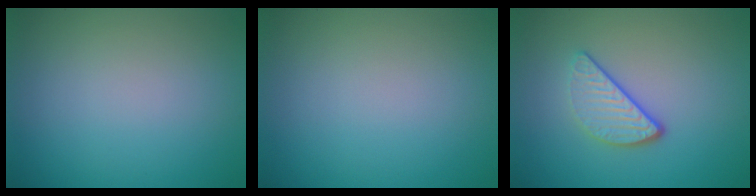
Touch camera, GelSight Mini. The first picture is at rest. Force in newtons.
{"total": 0.0}
{"total": 3.2, "press": 2.6, "slide": 2.0}